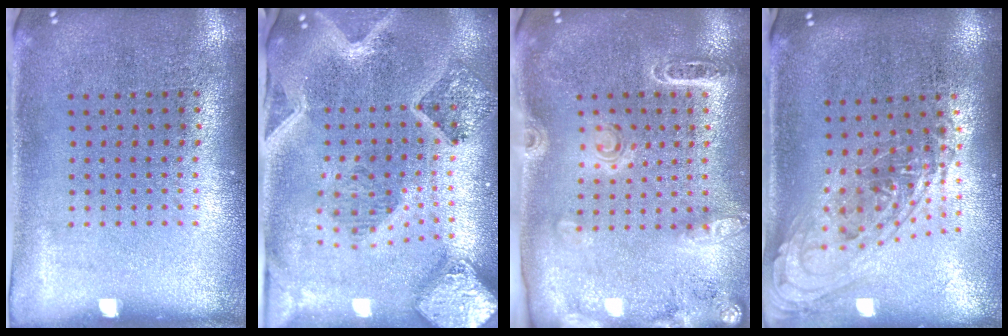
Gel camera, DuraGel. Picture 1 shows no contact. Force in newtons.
{"total": 2.8, "press": 2.5, "slide": 1.3}
{"total": 1.7, "press": 1.7, "slide": 0.1}
{"total": 1.1, "press": 1.0, "slide": 0.4}